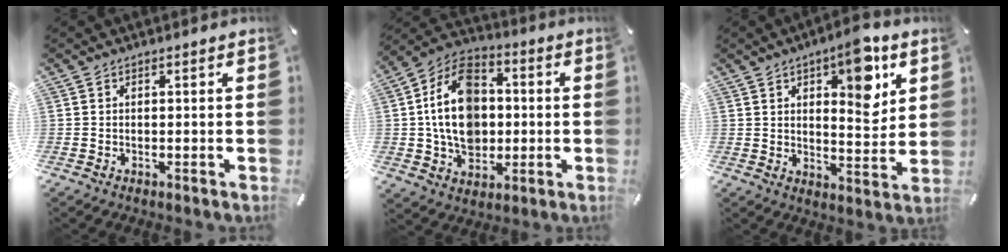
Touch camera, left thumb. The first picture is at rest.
{"total": 16.3, "force": [0.2, 12.4, 10.6], "torque": [-0.221, 0.009, 0.003]}
{"total": 12.4, "force": [6.2, 5.5, 9.2], "torque": [-0.107, -0.036, 0.098]}